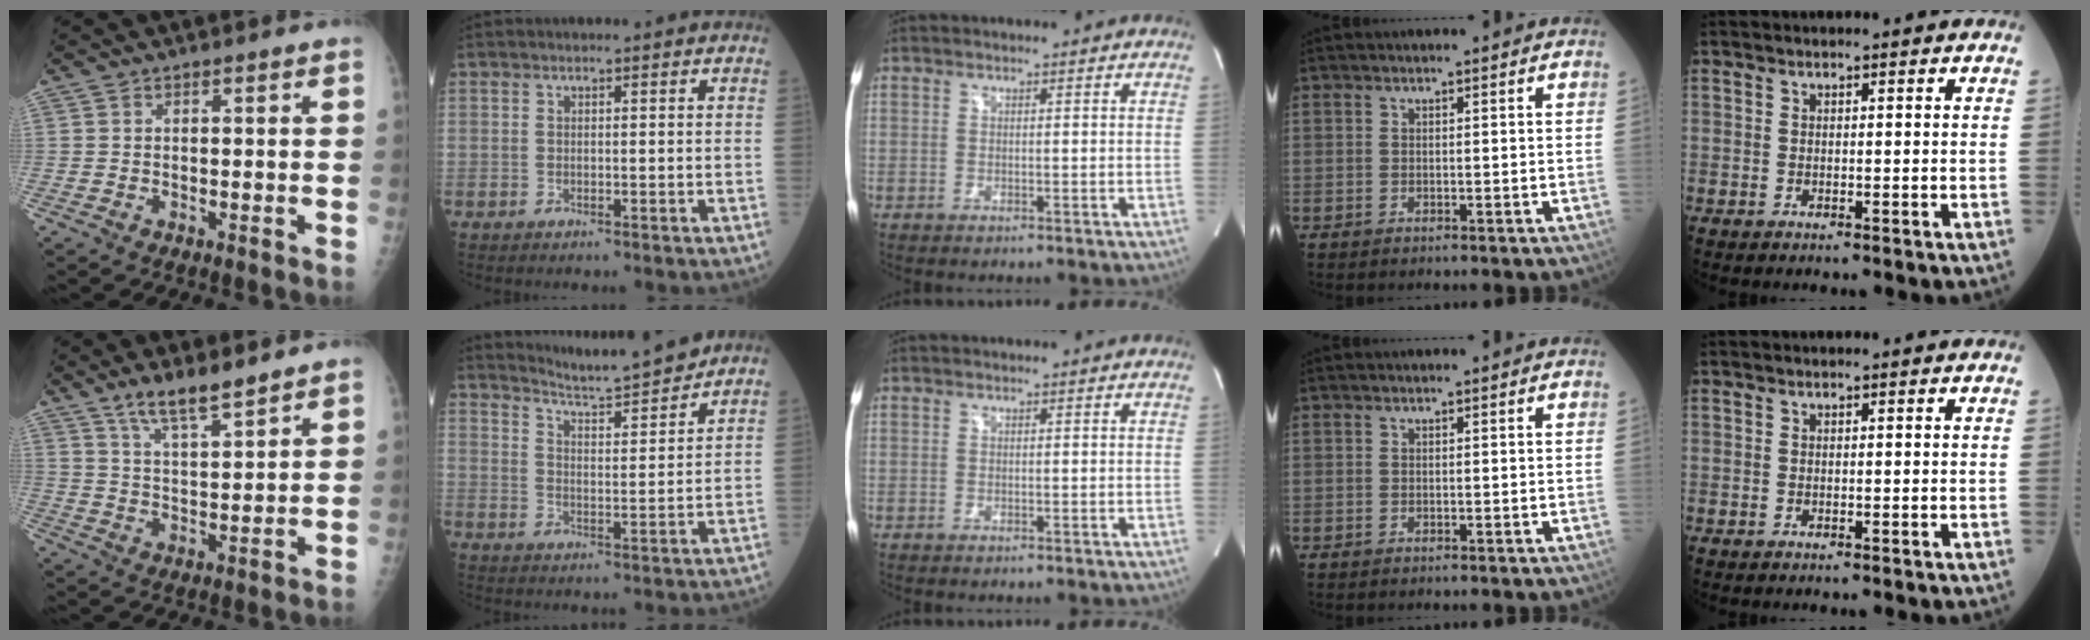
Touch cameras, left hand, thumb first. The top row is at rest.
{"thumb": {"total": 7.7, "force": [6.0, 1.4, 4.5], "torque": [-0.076, -0.039, 0.115]}, "index": {"total": 9.0, "force": [8.8, -0.6, 2.1], "torque": [-0.046, -0.008, 0.140]}}